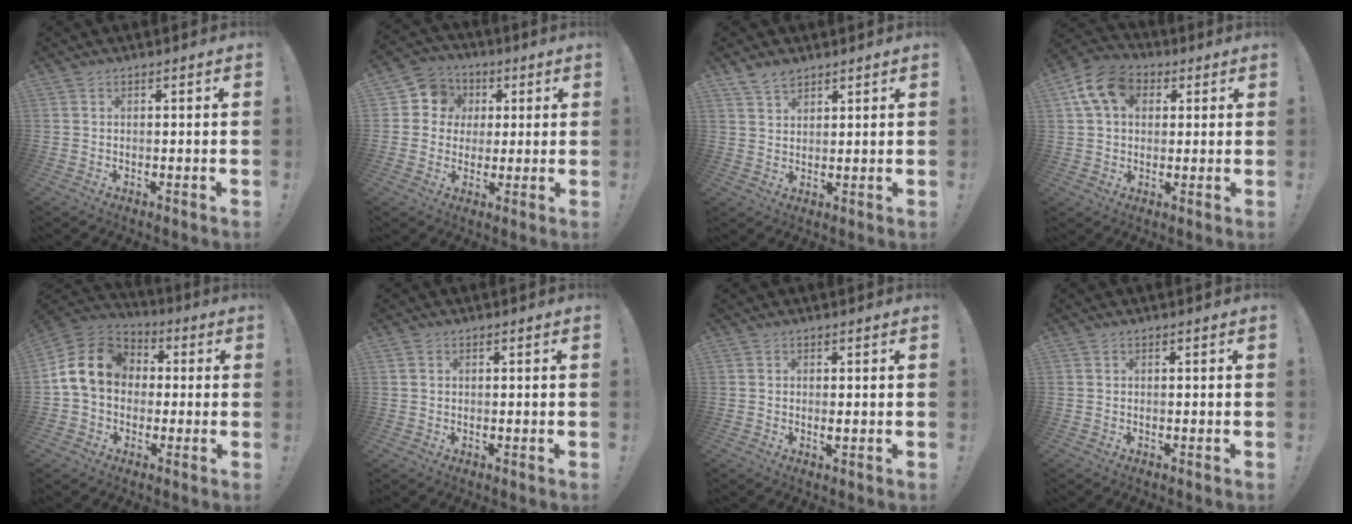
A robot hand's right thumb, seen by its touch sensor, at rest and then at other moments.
{"total": 9.1, "force": [1.3, 8.7, 2.5], "torque": [-0.033, 0.005, 0.032]}
{"total": 4.3, "force": [3.5, 1.9, 1.4], "torque": [-0.028, -0.020, 0.068]}
{"total": 12.8, "force": [4.4, 9.4, 7.5], "torque": [-0.126, -0.005, 0.087]}
{"total": 14.8, "force": [1.8, 11.8, 8.8], "torque": [-0.145, 0.019, 0.040]}
{"total": 1.0, "force": [0.4, 0.9, 0.2], "torque": [0.003, 0.001, 0.006]}
{"total": 1.2, "force": [0.2, 0.9, 0.7], "torque": [-0.003, -0.004, 0.003]}
{"total": 0.0}